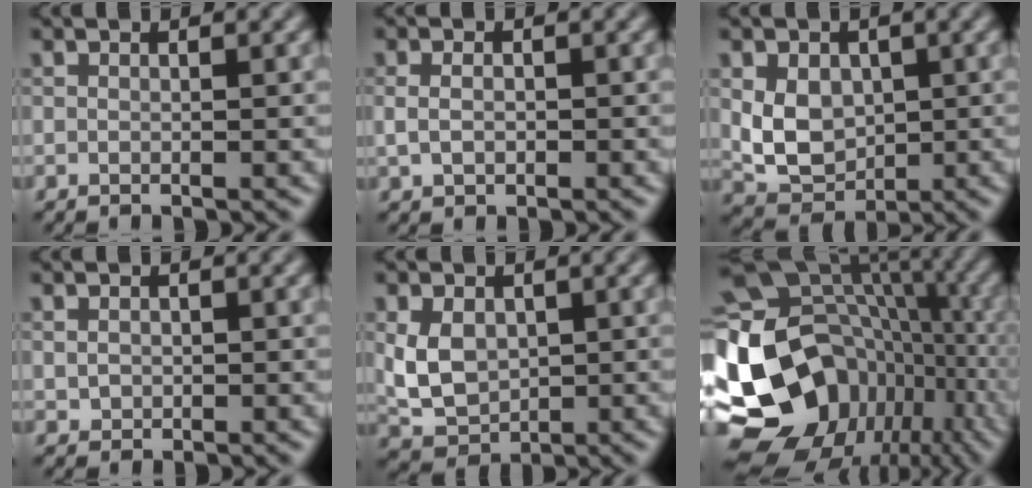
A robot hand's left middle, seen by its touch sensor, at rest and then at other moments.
{"total": 1.7, "force": [0.0, 1.2, 1.2], "torque": [-0.023, 0.001, 0.003]}
{"total": 4.9, "force": [0.3, 3.7, 3.1], "torque": [-0.060, -0.006, 0.010]}
{"total": 0.9, "force": [0.0, 0.9, 0.4], "torque": [-0.005, -0.001, 0.000]}
{"total": 4.5, "force": [0.2, 3.4, 3.0], "torque": [-0.062, -0.004, 0.010]}
{"total": 20.4, "force": [-6.8, 15.8, 10.9], "torque": [-0.204, -0.008, -0.091]}